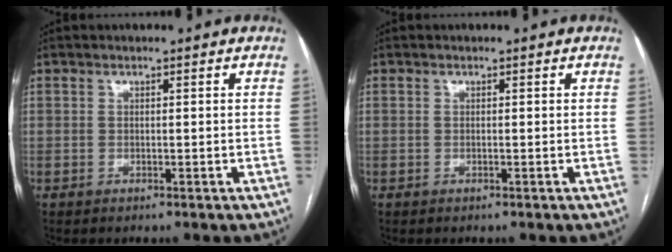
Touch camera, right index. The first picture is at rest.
{"total": 0.0}